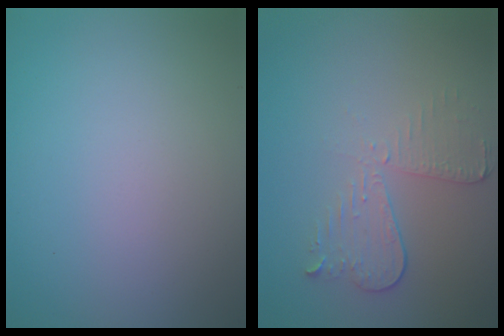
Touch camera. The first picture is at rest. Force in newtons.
{"total": 3.1, "press": 2.6, "slide": 1.6}